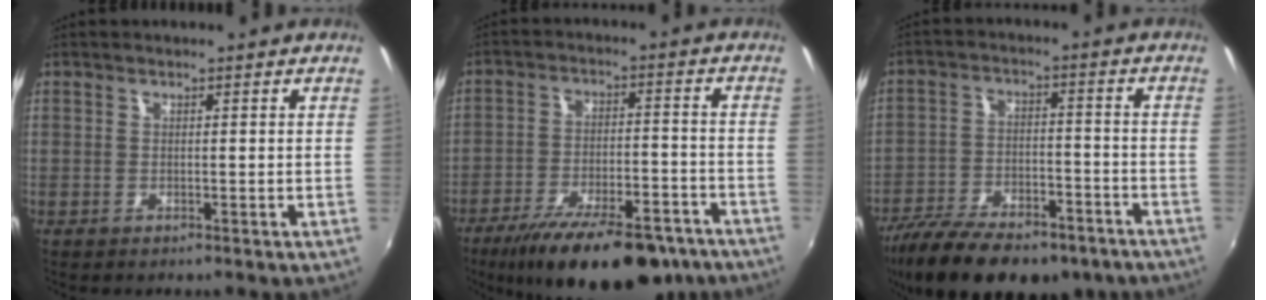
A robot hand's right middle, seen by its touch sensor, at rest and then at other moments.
{"total": 20.9, "force": [-15.6, 6.7, 12.2], "torque": [-0.216, -0.033, -0.223]}
{"total": 22.5, "force": [-16.5, 9.0, 12.4], "torque": [-0.249, -0.037, -0.245]}